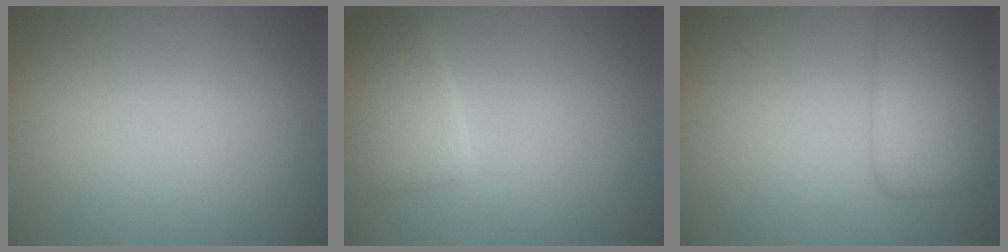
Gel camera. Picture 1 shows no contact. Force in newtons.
{"total": 4.2, "press": 4.2, "slide": 0.2}
{"total": 4.2, "press": 4.2, "slide": 0.1}